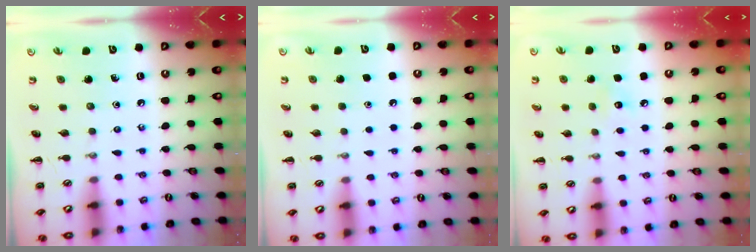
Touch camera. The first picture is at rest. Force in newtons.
{"total": 1.8, "press": 1.8, "slide": 0.1}
{"total": 5.8, "press": 5.6, "slide": 1.6}